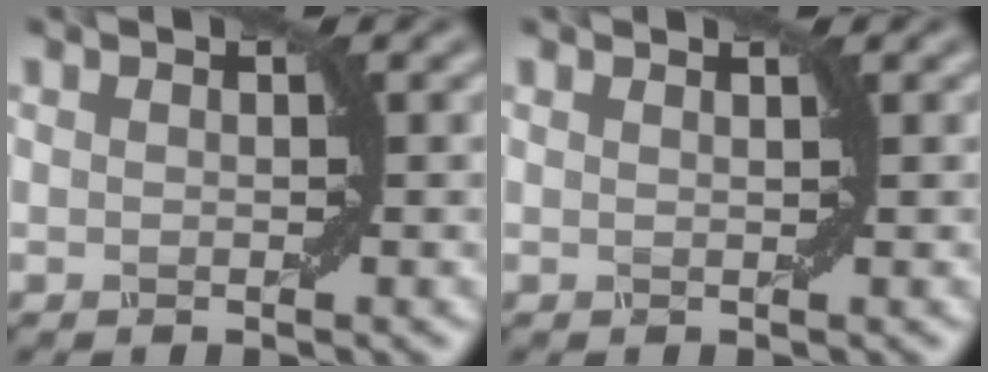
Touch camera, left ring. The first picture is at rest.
{"total": 0.9, "force": [0.5, 0.5, 0.5], "torque": [0.002, -0.008, -0.004]}